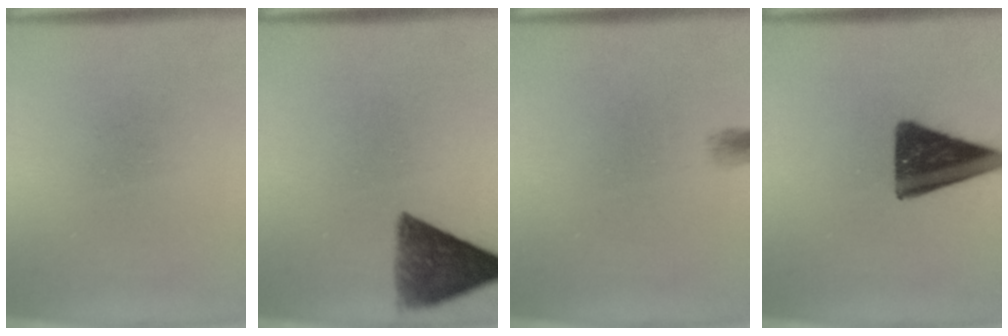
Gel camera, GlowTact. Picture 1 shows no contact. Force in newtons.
{"total": 9.3}
{"total": 1.4}
{"total": 14.3}